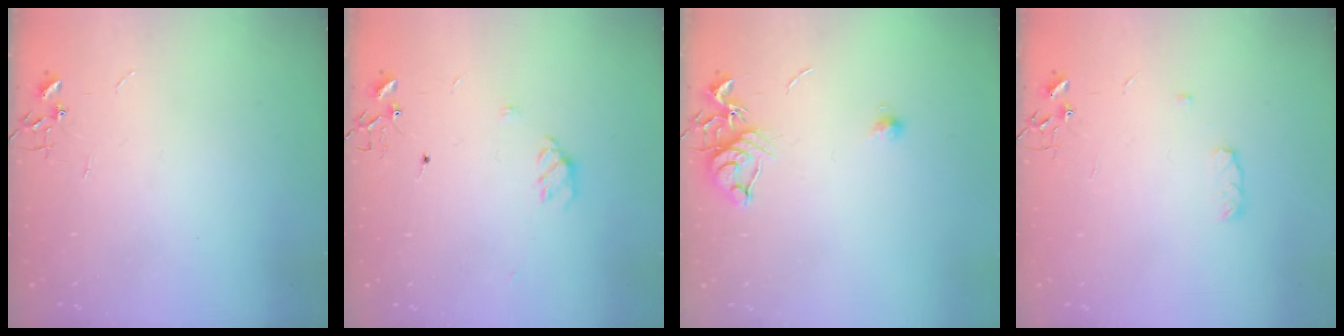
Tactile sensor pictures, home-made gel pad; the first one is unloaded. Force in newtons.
{"total": 6.9, "press": 6.9, "slide": 0.7}
{"total": 8.4, "press": 8.4, "slide": 0.9}
{"total": 5.0, "press": 4.9, "slide": 0.8}